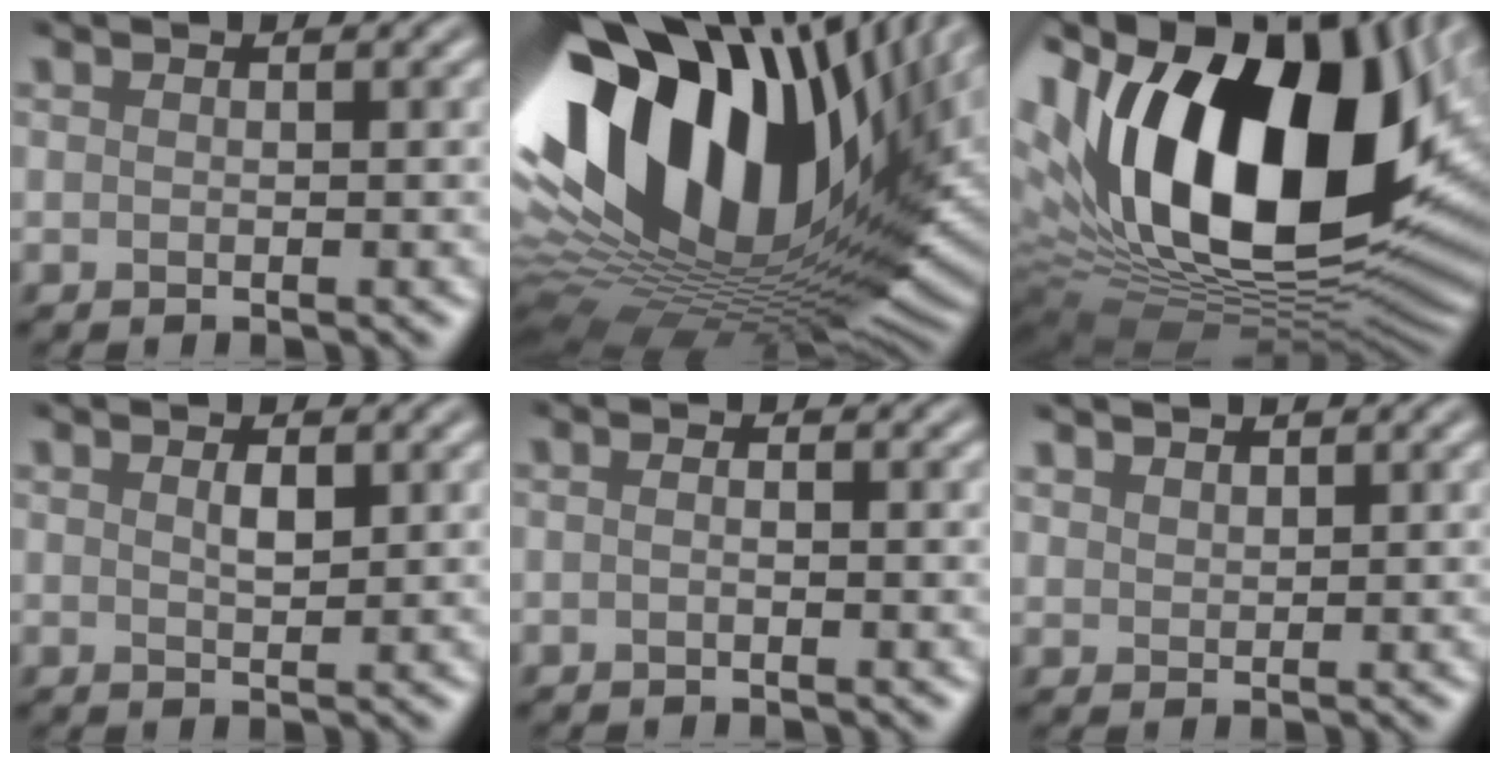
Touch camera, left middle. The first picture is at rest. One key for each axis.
{"total": 18.8, "fx": 5.7, "fy": 9.0, "fz": 15.5, "tx": -0.274, "ty": -0.009, "tz": 0.128}
{"total": 18.6, "fx": 4.2, "fy": 10.9, "fz": 14.6, "tx": -0.285, "ty": -0.002, "tz": 0.090}
{"total": 0.8, "fx": 0.5, "fy": -0.1, "fz": 0.6, "tx": -0.016, "ty": 0.010, "tz": 0.018}
{"total": 0.5, "fx": -0.3, "fy": 0.1, "fz": 0.4, "tx": -0.005, "ty": -0.001, "tz": -0.006}
{"total": 1.4, "fx": 1.3, "fy": -0.2, "fz": -0.4, "tx": 0.005, "ty": 0.010, "tz": 0.032}